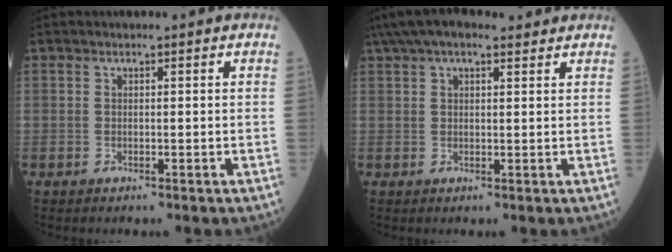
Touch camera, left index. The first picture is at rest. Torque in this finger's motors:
{"motor_torque": [0.89, -1.19, 0.05, 0.06]}